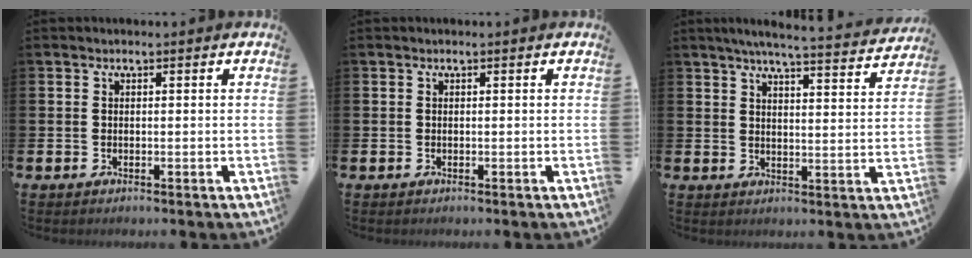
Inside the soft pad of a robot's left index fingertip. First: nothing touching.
{"total": 0.0}
{"total": 5.7, "force": [5.4, -0.1, 2.0], "torque": [-0.041, -0.036, 0.090]}